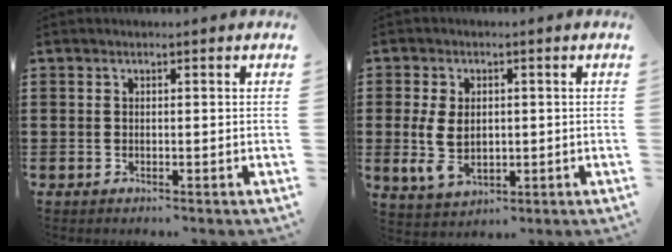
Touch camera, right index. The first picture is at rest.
{"total": 6.5, "force": [-0.2, 4.2, 4.9], "torque": [-0.121, 0.003, -0.009]}